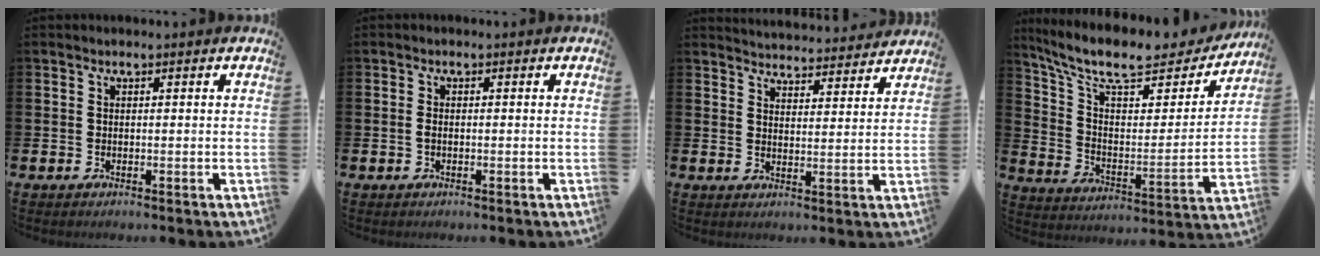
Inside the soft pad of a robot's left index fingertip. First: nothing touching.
{"total": 0.9, "force": [-0.2, 0.5, 0.8], "torque": [-0.014, 0.002, -0.005]}
{"total": 4.8, "force": [4.7, 0.5, -0.2], "torque": [-0.009, -0.038, 0.084]}
{"total": 10.9, "force": [9.3, 3.5, 4.5], "torque": [-0.118, -0.062, 0.157]}